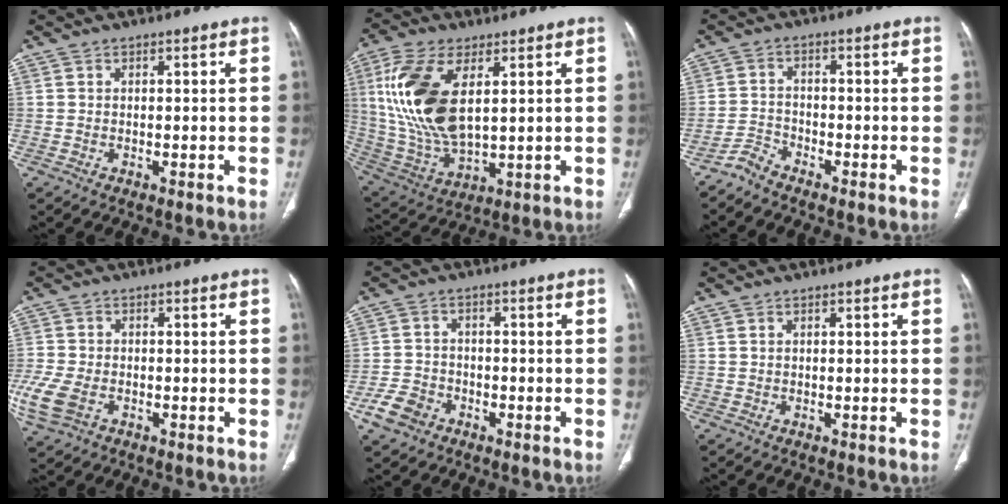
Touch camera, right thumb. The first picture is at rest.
{"total": 18.2, "force": [4.5, 9.0, 15.1], "torque": [-0.322, -0.017, 0.098]}
{"total": 2.9, "force": [-2.9, 0.4, 0.2], "torque": [-0.006, 0.002, -0.064]}
{"total": 8.4, "force": [-3.1, 5.3, 5.7], "torque": [-0.149, -0.001, -0.057]}
{"total": 5.5, "force": [-3.1, 3.9, 2.2], "torque": [-0.038, 0.018, -0.054]}
{"total": 0.0}